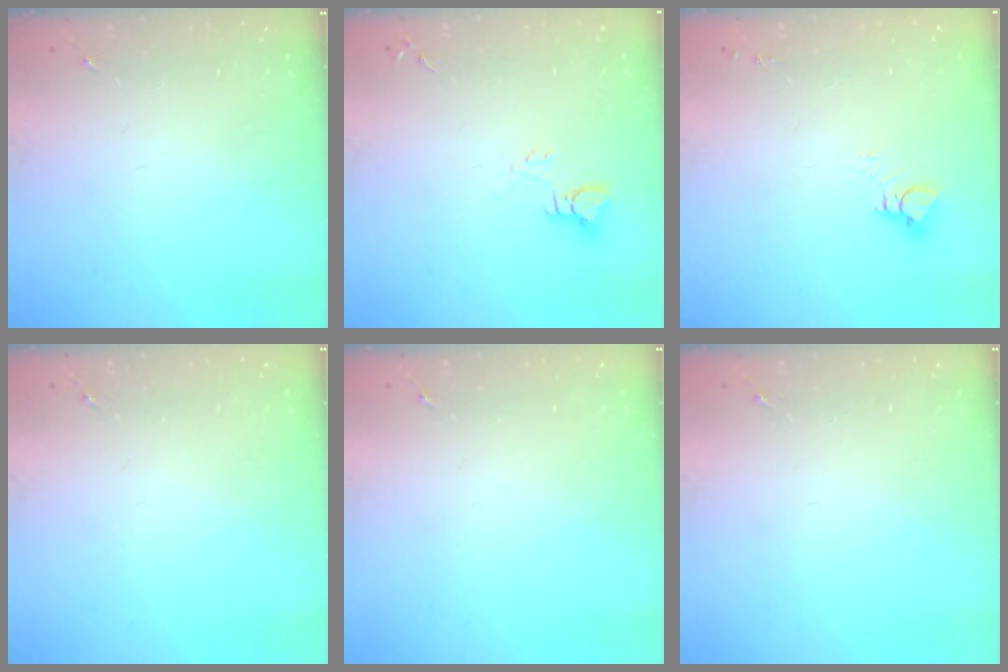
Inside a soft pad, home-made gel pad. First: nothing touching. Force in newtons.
{"total": 3.3, "press": 3.3, "slide": 0.3}
{"total": 4.5, "press": 4.5, "slide": 0.4}
{"total": 0.0}
{"total": 0.0}
{"total": 0.0}